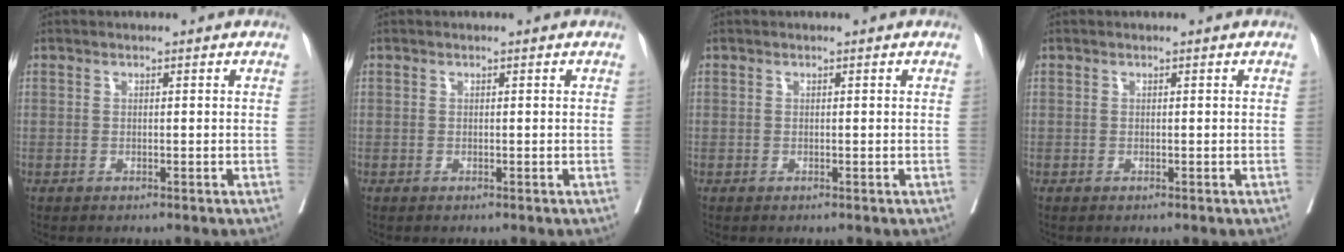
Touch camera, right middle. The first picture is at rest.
{"total": 0.0}
{"total": 0.0}
{"total": 0.0}